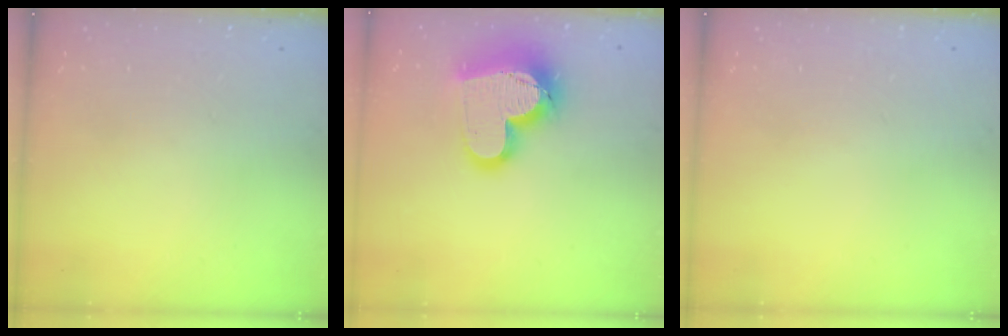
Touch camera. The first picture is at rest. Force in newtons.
{"total": 17.4, "press": 17.4, "slide": 1.3}
{"total": 0.0}